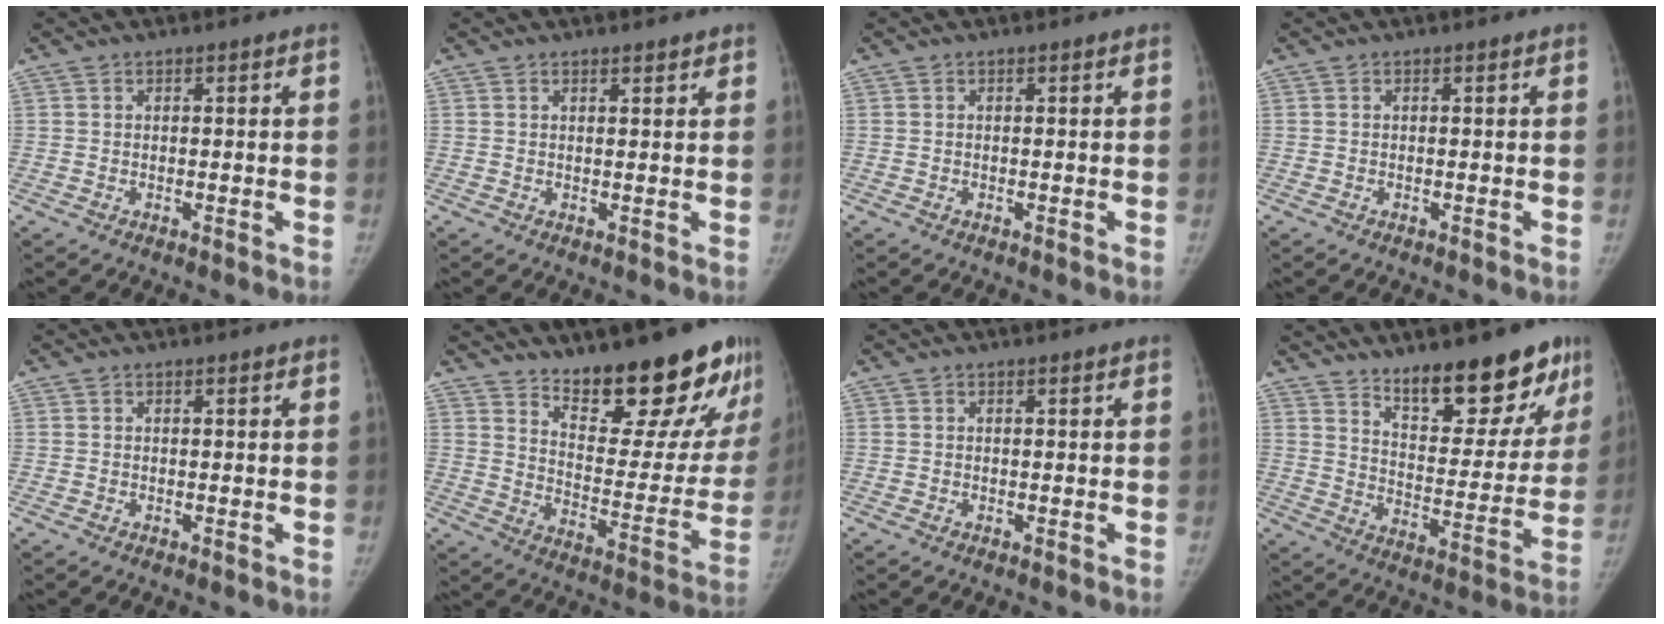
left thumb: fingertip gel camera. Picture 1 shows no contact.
{"total": 1.4, "force": [1.1, 0.5, 0.6], "torque": [-0.005, -0.007, 0.015]}
{"total": 0.0}
{"total": 0.0}
{"total": 0.0}
{"total": 21.4, "force": [16.2, 6.6, 12.3], "torque": [-0.126, -0.120, 0.237]}
{"total": 0.0}
{"total": 18.8, "force": [13.3, 6.9, 11.3], "torque": [-0.101, -0.095, 0.199]}